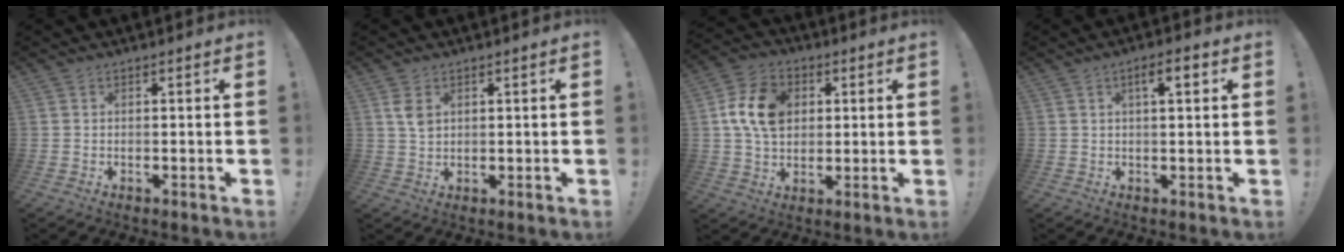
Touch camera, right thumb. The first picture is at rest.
{"total": 3.9, "force": [1.6, 2.5, 2.6], "torque": [-0.035, -0.002, 0.028]}
{"total": 13.9, "force": [3.2, 10.6, 8.4], "torque": [-0.140, 0.001, 0.063]}
{"total": 4.9, "force": [1.7, 1.3, 4.4], "torque": [-0.059, -0.005, 0.020]}